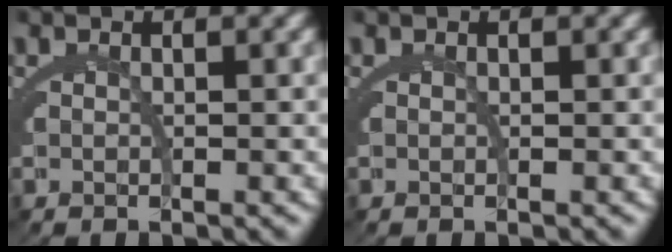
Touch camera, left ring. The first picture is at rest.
{"total": 0.0}